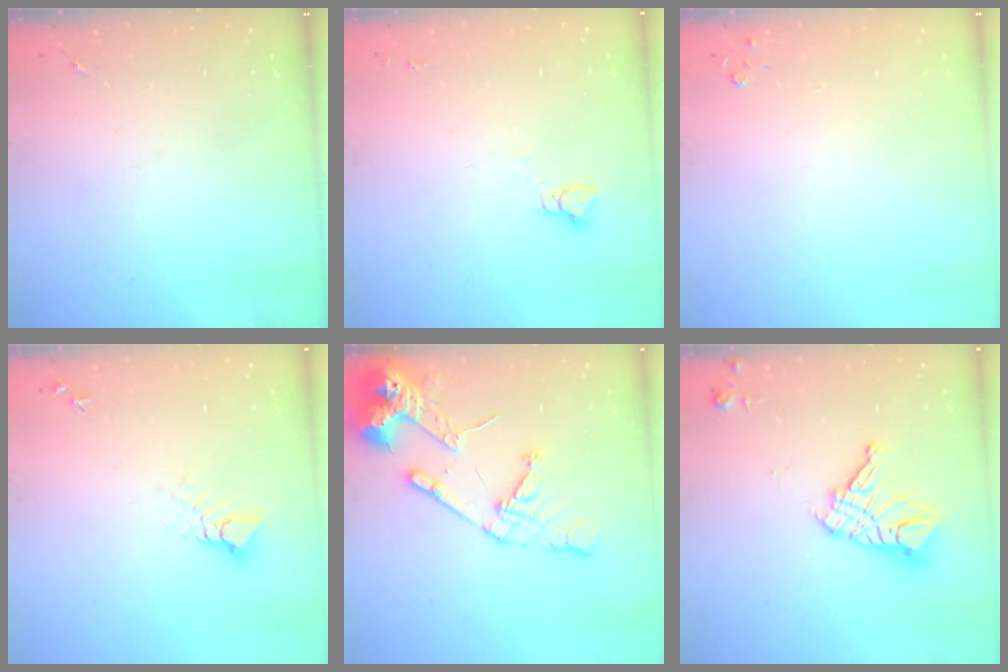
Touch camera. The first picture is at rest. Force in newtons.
{"total": 3.3, "press": 3.3, "slide": 0.2}
{"total": 2.8, "press": 2.8, "slide": 0.3}
{"total": 4.0, "press": 3.9, "slide": 0.4}
{"total": 17.1, "press": 17.0, "slide": 2.1}
{"total": 14.0, "press": 13.9, "slide": 1.5}